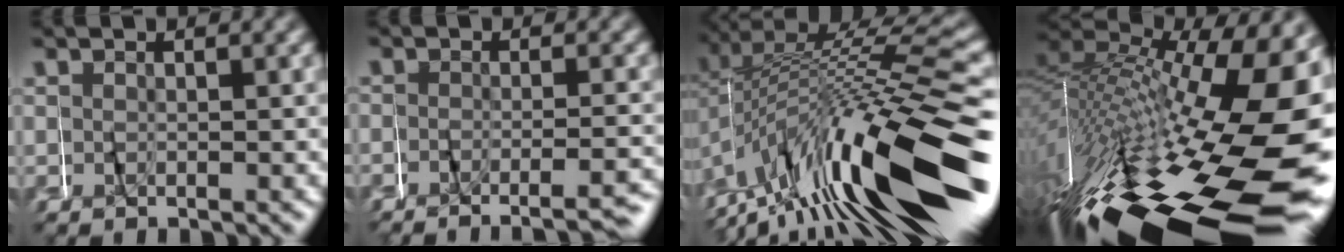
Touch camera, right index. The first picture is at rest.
{"total": 3.7, "force": [-3.3, 0.7, 1.5], "torque": [-0.015, -0.009, -0.052]}
{"total": 13.5, "force": [-3.6, 6.3, 11.4], "torque": [-0.178, -0.008, -0.042]}
{"total": 25.1, "force": [-7.6, 13.2, 20.0], "torque": [-0.304, -0.065, -0.070]}